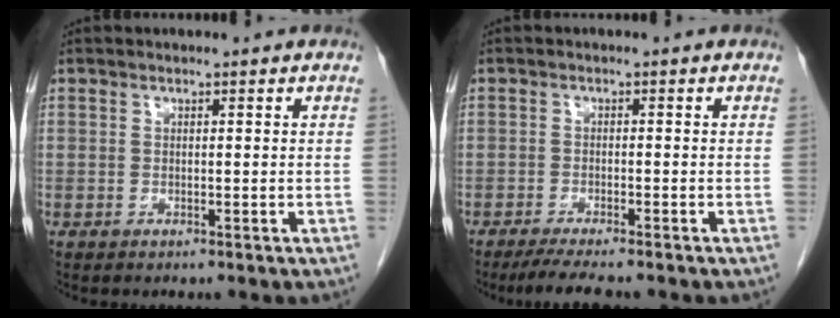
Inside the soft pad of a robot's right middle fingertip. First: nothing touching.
{"total": 5.5, "force": [-4.6, 0.4, 3.0], "torque": [-0.048, -0.013, -0.073]}